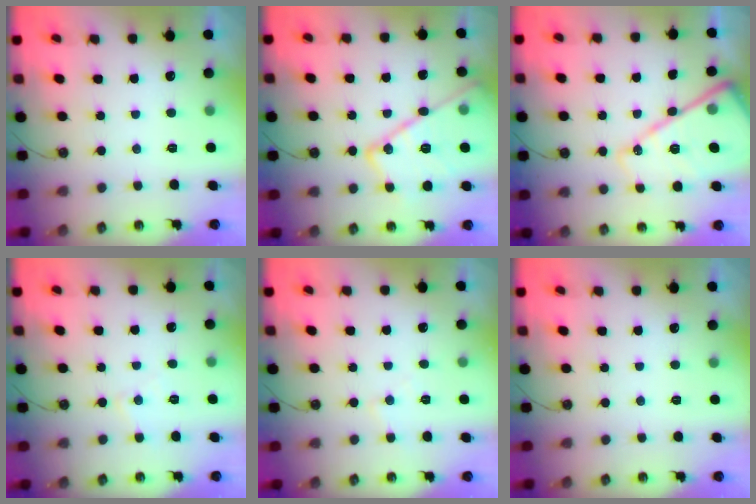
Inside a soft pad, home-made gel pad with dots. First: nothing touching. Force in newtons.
{"total": 19.8, "press": 19.7, "slide": 1.7}
{"total": 19.7, "press": 19.5, "slide": 2.1}
{"total": 4.9, "press": 4.8, "slide": 0.8}
{"total": 4.8, "press": 4.7, "slide": 0.7}
{"total": 0.0}